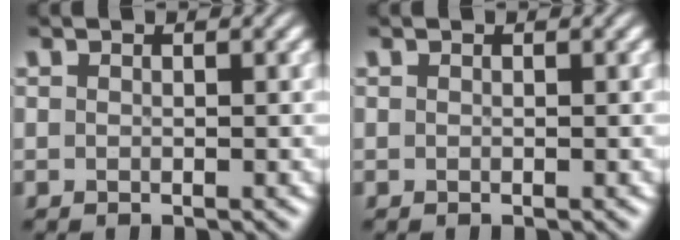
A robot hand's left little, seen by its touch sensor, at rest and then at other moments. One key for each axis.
{"total": 0.0}